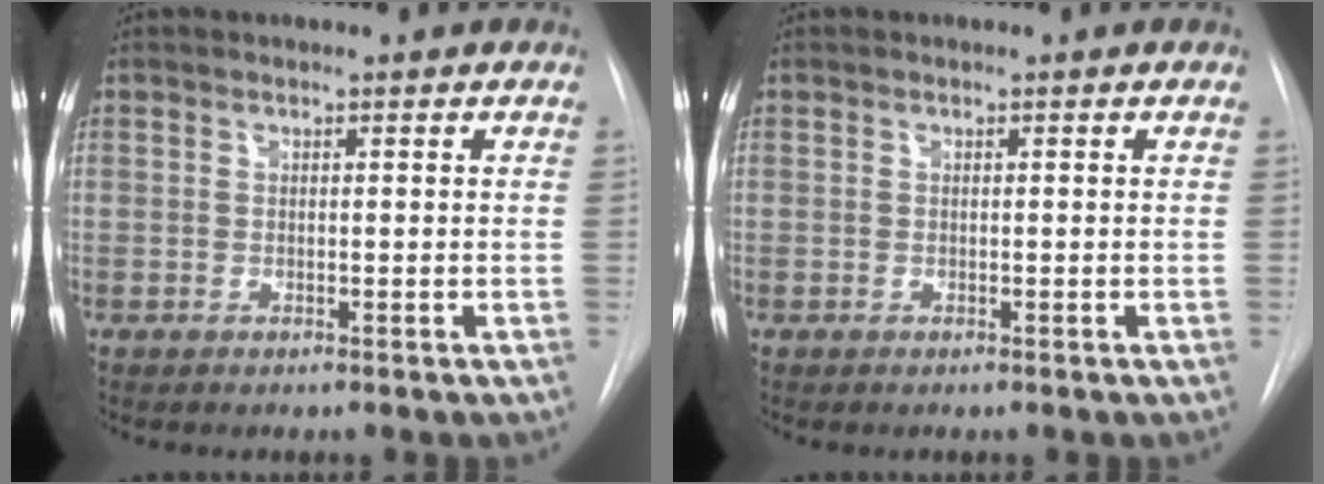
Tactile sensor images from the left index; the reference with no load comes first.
{"total": 0.0}